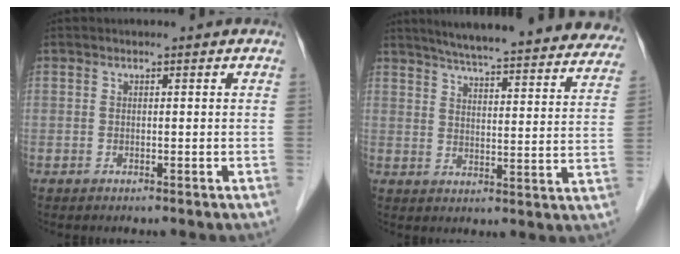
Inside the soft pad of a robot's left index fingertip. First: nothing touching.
{"total": 30.5, "force": [27.4, 3.9, 12.9], "torque": [-0.190, -0.049, 0.328]}